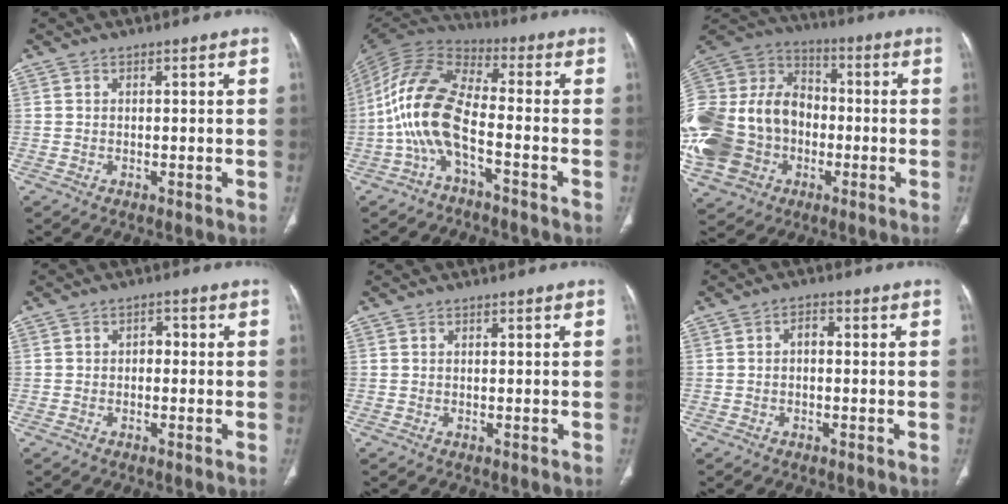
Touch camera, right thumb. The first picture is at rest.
{"total": 13.7, "force": [-4.2, 5.6, 11.7], "torque": [-0.254, 0.056, -0.089]}
{"total": 32.1, "force": [-6.0, 25.3, 18.8], "torque": [-0.463, 0.069, -0.103]}
{"total": 2.0, "force": [-0.3, 1.4, 1.3], "torque": [-0.009, 0.010, -0.012]}
{"total": 0.0}
{"total": 2.1, "force": [-0.2, 1.3, 1.7], "torque": [-0.023, 0.010, -0.009]}